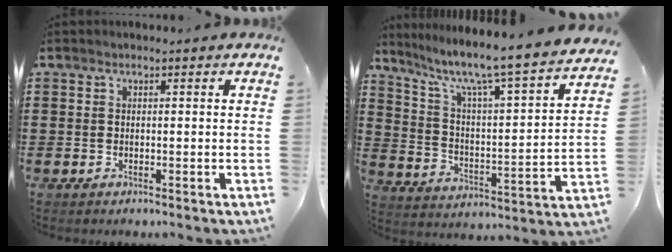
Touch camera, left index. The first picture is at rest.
{"total": 6.7, "force": [5.6, -0.2, 3.7], "torque": [-0.098, -0.056, 0.083]}